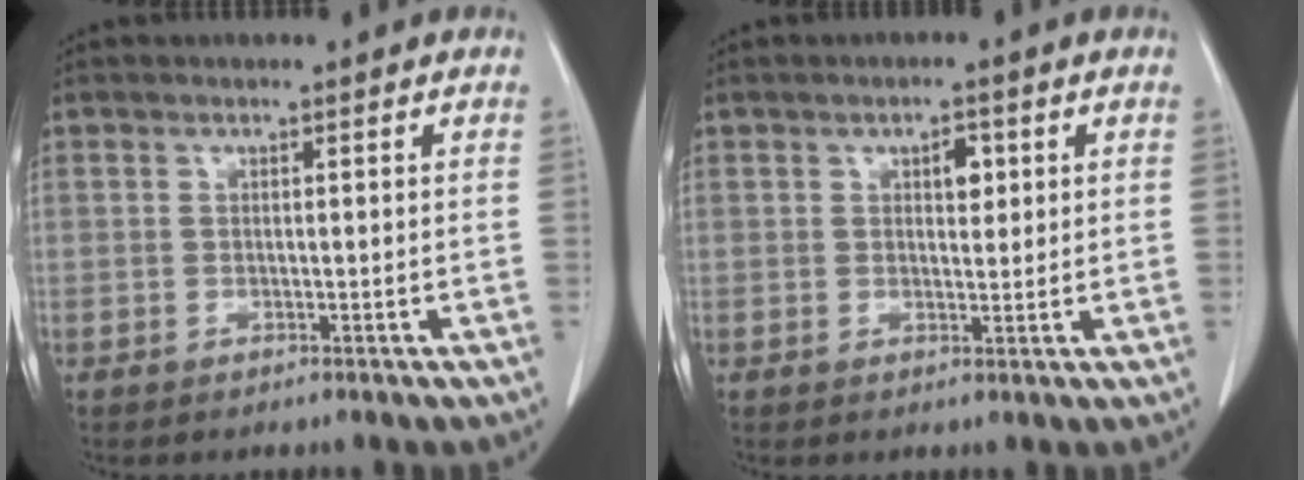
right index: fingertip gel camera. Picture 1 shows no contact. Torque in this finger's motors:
{"motor_torque": [0.03, 0.00, 0.02, 0.01]}